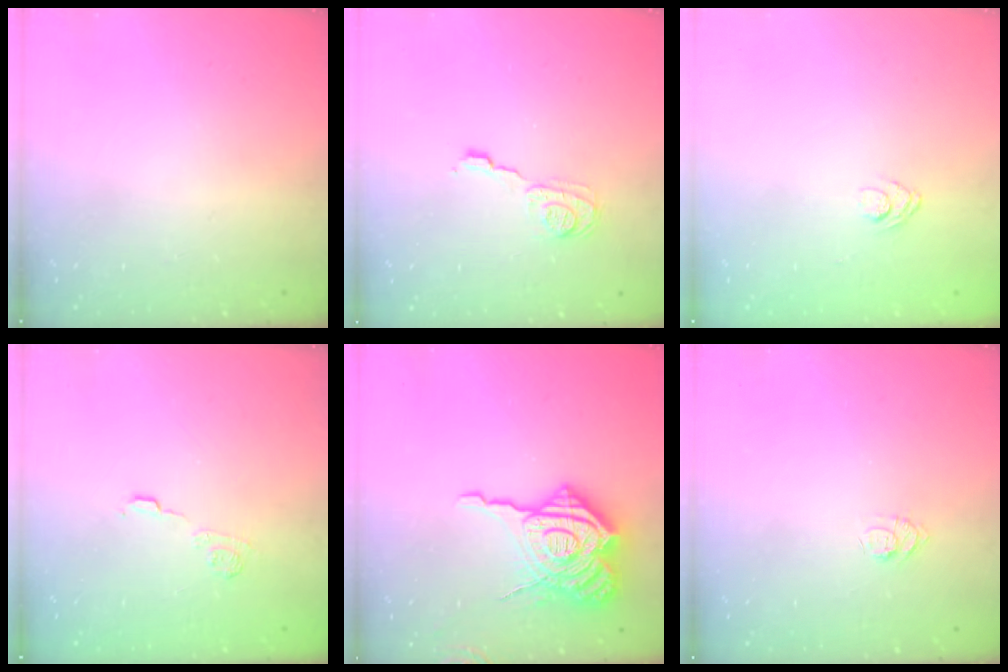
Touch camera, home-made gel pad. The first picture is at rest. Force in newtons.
{"total": 8.4, "press": 8.4, "slide": 0.3}
{"total": 3.8, "press": 3.5, "slide": 1.4}
{"total": 7.6, "press": 7.5, "slide": 1.0}
{"total": 23.6, "press": 23.4, "slide": 2.7}
{"total": 4.7, "press": 4.7, "slide": 0.5}